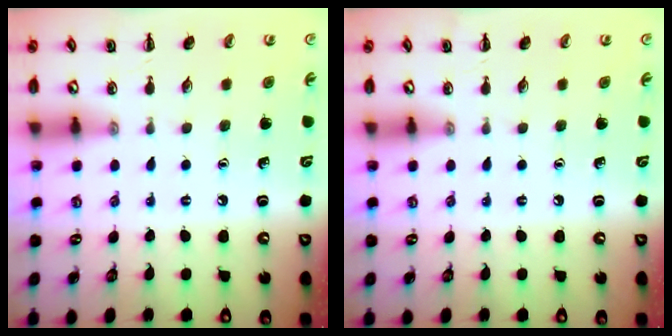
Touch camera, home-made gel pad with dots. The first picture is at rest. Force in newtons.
{"total": 0.0}